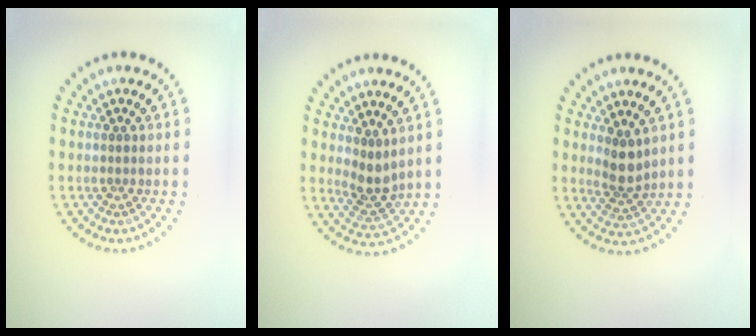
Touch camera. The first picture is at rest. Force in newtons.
{"total": 2.4, "press": 2.0, "slide": 1.4}
{"total": 2.4, "press": 2.0, "slide": 1.4}